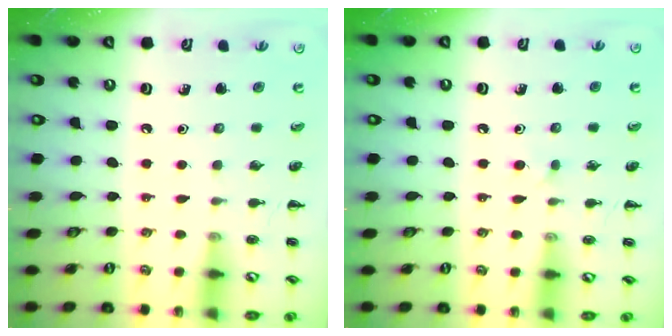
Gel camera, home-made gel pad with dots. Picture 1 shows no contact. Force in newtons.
{"total": 2.8, "press": 2.7, "slide": 1.0}